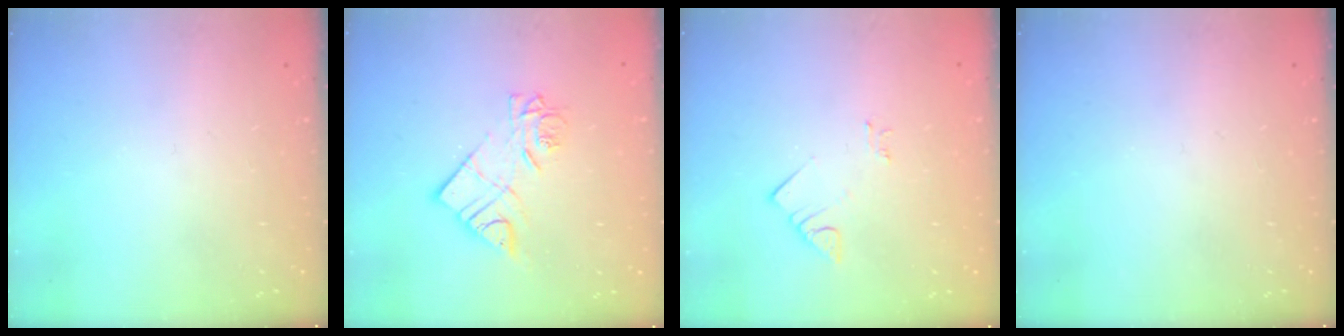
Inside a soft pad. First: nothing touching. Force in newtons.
{"total": 10.6, "press": 10.5, "slide": 0.9}
{"total": 2.7, "press": 2.7, "slide": 0.2}
{"total": 0.0}